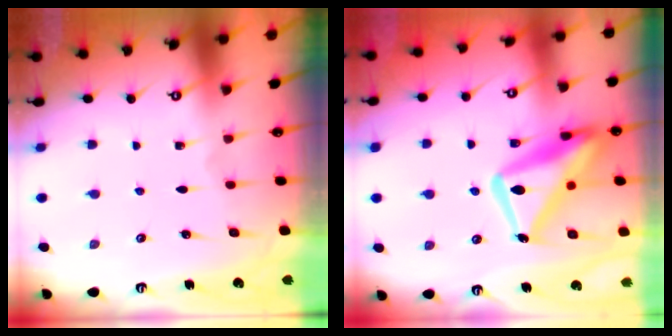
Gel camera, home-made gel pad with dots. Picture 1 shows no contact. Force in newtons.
{"total": 20.5, "press": 20.5, "slide": 1.8}